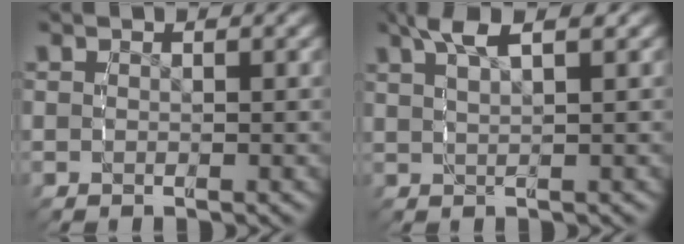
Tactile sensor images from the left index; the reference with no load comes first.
{"total": 3.4, "force": [2.5, 0.0, 2.3], "torque": [-0.036, 0.016, 0.044]}